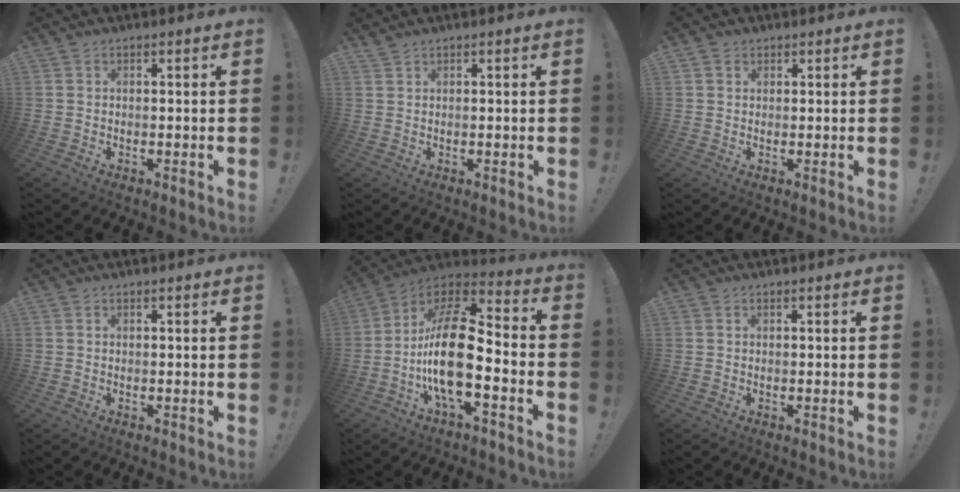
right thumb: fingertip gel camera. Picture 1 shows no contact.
{"total": 1.0, "force": [0.9, 0.1, 0.3], "torque": [-0.011, 0.002, 0.019]}
{"total": 1.4, "force": [0.8, 1.1, 0.3], "torque": [-0.006, 0.001, 0.016]}
{"total": 0.0}
{"total": 21.0, "force": [-4.8, 8.8, 18.5], "torque": [-0.358, 0.026, -0.080]}
{"total": 0.0}